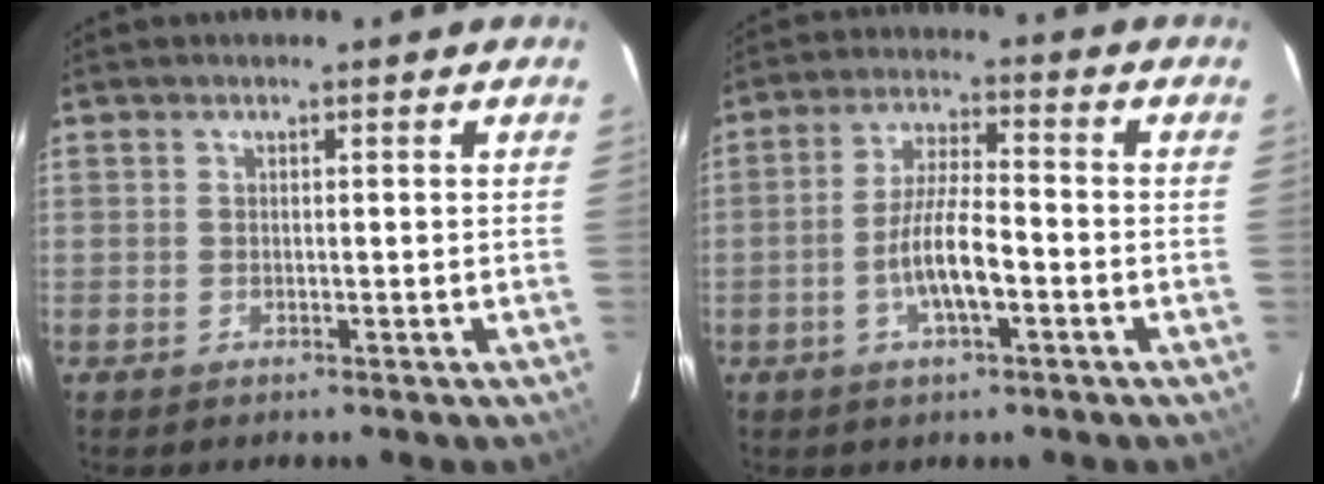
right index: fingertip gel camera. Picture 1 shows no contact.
{"total": 8.3, "force": [-2.8, 1.9, 7.5], "torque": [-0.150, 0.003, -0.052]}